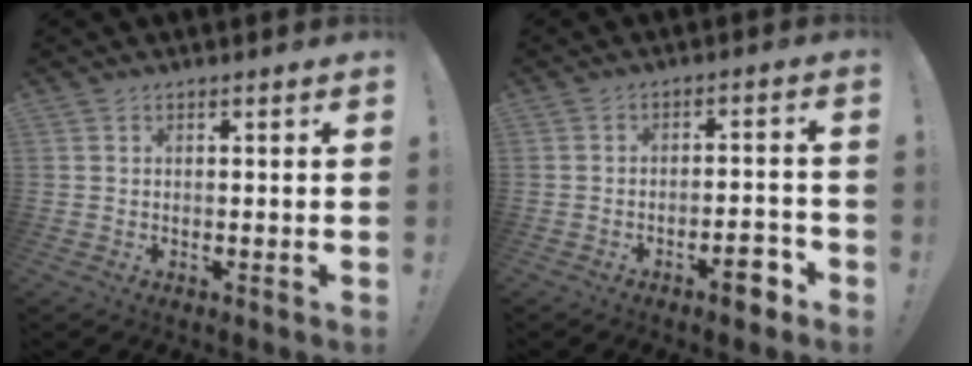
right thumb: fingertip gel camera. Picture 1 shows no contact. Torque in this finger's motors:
{"motor_torque": [1.59, 0.49, 0.56, -0.78, -0.01]}